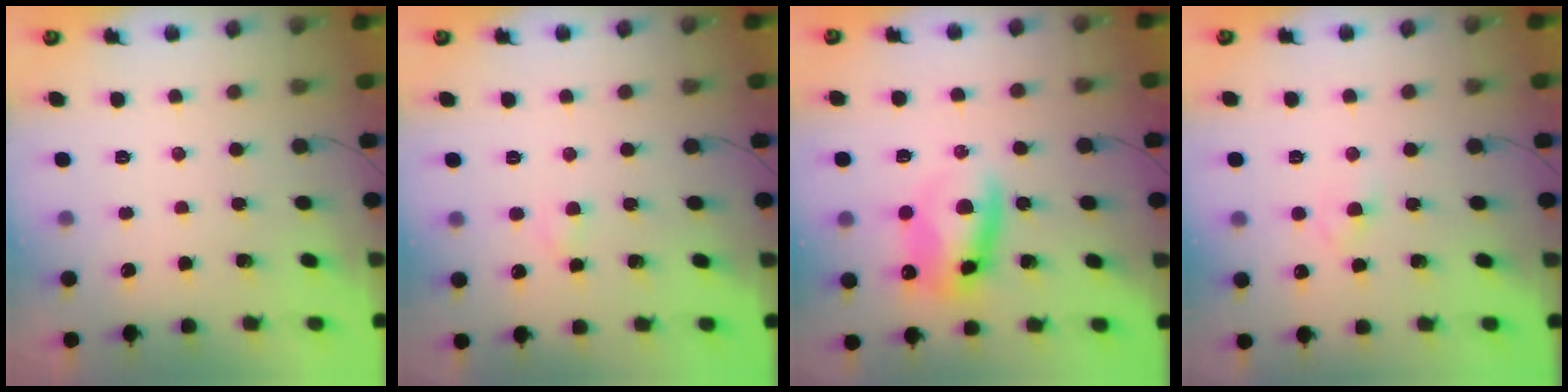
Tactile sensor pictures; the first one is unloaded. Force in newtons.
{"total": 2.5, "press": 2.3, "slide": 0.9}
{"total": 11.6, "press": 11.3, "slide": 2.4}
{"total": 2.6, "press": 2.4, "slide": 1.1}